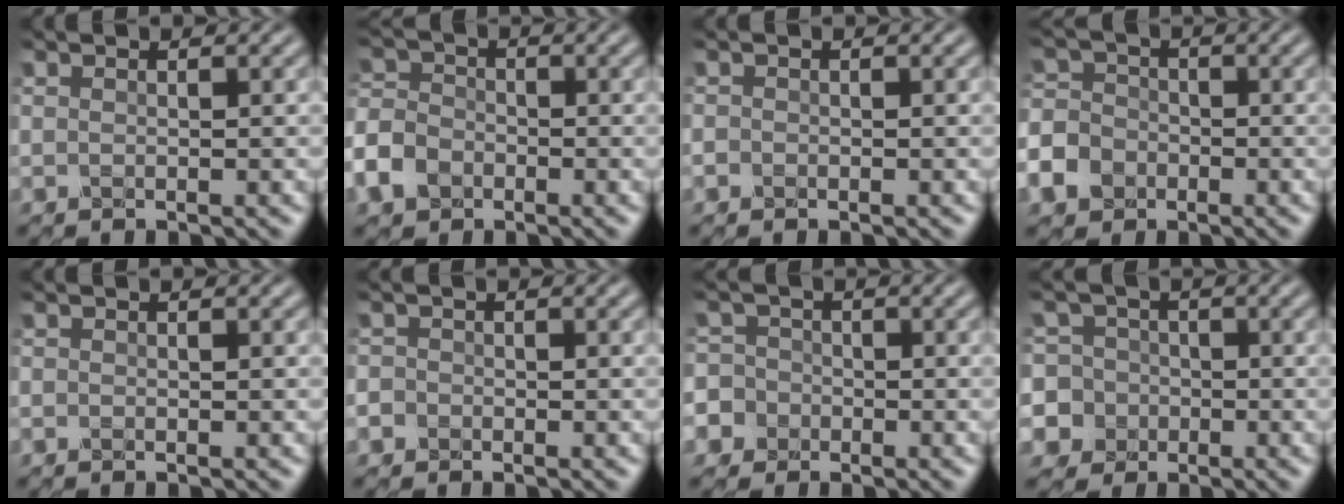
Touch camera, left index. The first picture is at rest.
{"total": 5.0, "force": [-2.6, 3.6, 2.2], "torque": [-0.061, -0.009, -0.061]}
{"total": 0.5, "force": [-0.3, 0.4, 0.1], "torque": [0.001, -0.003, -0.006]}
{"total": 6.2, "force": [-3.4, 4.8, 2.2], "torque": [-0.045, -0.016, -0.071]}
{"total": 0.0}
{"total": 1.3, "force": [-0.6, 1.2, 0.3], "torque": [0.002, 0.001, -0.011]}
{"total": 7.0, "force": [-3.0, 6.1, 1.3], "torque": [-0.039, -0.009, -0.084]}
{"total": 10.4, "force": [-3.2, 9.6, 2.4], "torque": [-0.073, 0.007, -0.091]}